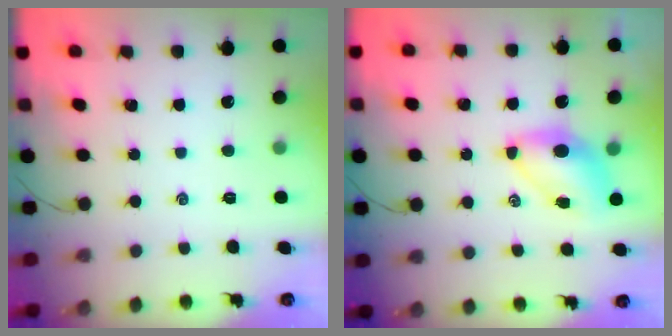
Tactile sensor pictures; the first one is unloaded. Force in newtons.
{"total": 7.2, "press": 7.0, "slide": 1.4}